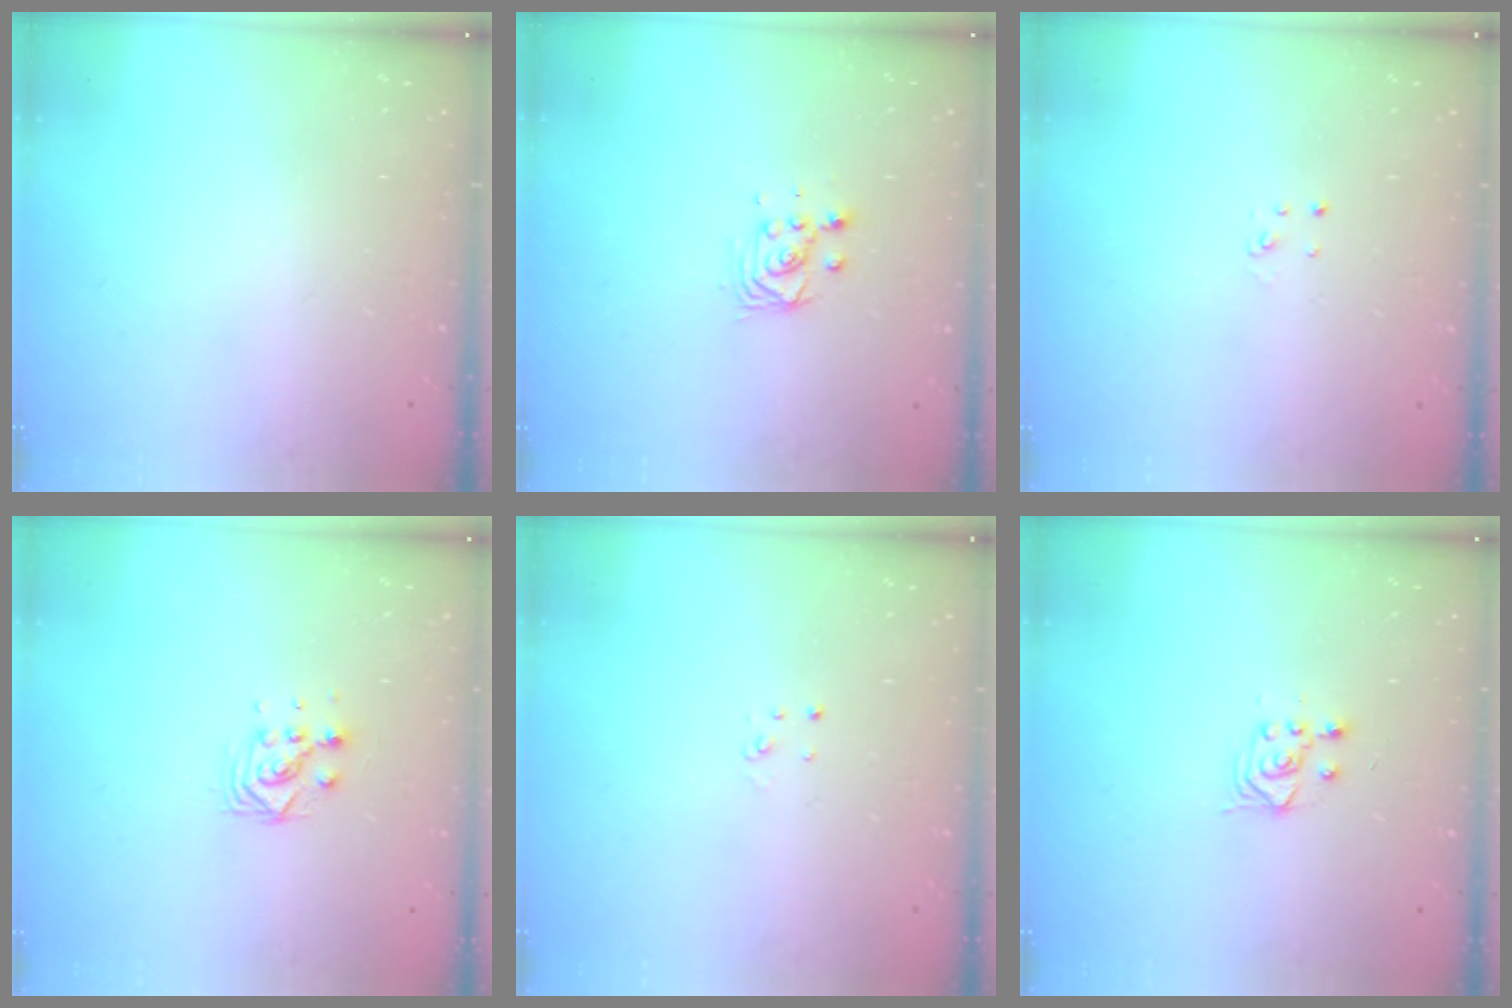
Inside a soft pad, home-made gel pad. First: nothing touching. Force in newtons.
{"total": 3.6, "press": 3.6, "slide": 0.1}
{"total": 2.0, "press": 2.0, "slide": 0.2}
{"total": 5.7, "press": 5.7, "slide": 0.2}
{"total": 2.0, "press": 2.0, "slide": 0.2}
{"total": 3.0, "press": 2.6, "slide": 1.3}